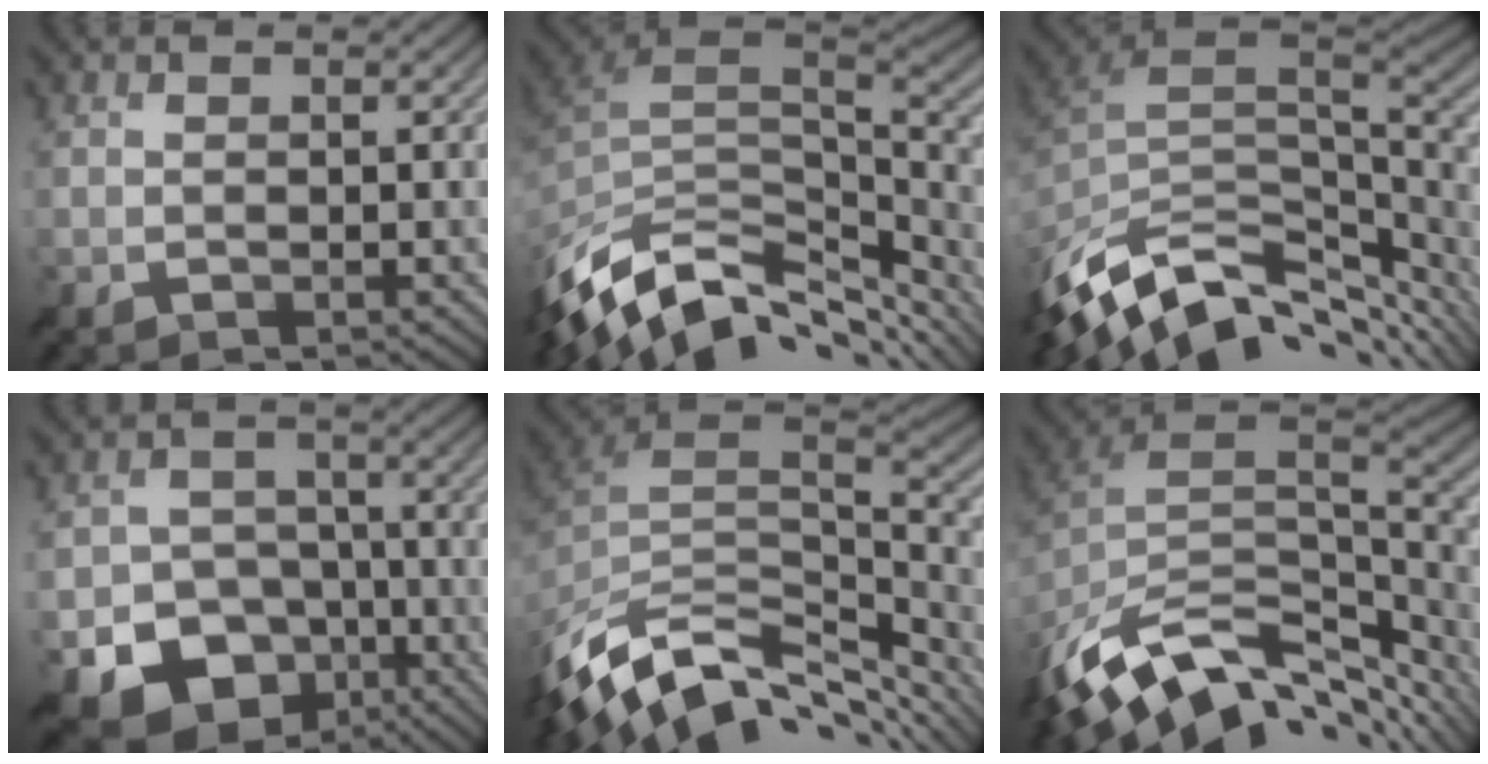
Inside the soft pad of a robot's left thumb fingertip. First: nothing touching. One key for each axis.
{"total": 13.2, "fx": -7.0, "fy": 6.8, "fz": 9.0, "tx": -0.217, "ty": -0.015, "tz": -0.117}
{"total": 12.9, "fx": -5.9, "fy": 6.8, "fz": 9.3, "tx": -0.210, "ty": -0.016, "tz": -0.099}
{"total": 12.6, "fx": -5.8, "fy": 10.0, "fz": 4.9, "tx": -0.095, "ty": -0.042, "tz": -0.099}
{"total": 13.6, "fx": -7.4, "fy": 7.5, "fz": 8.6, "tx": -0.218, "ty": -0.023, "tz": -0.123}
{"total": 13.2, "fx": -5.7, "fy": 7.1, "fz": 9.6, "tx": -0.213, "ty": -0.016, "tz": -0.091}